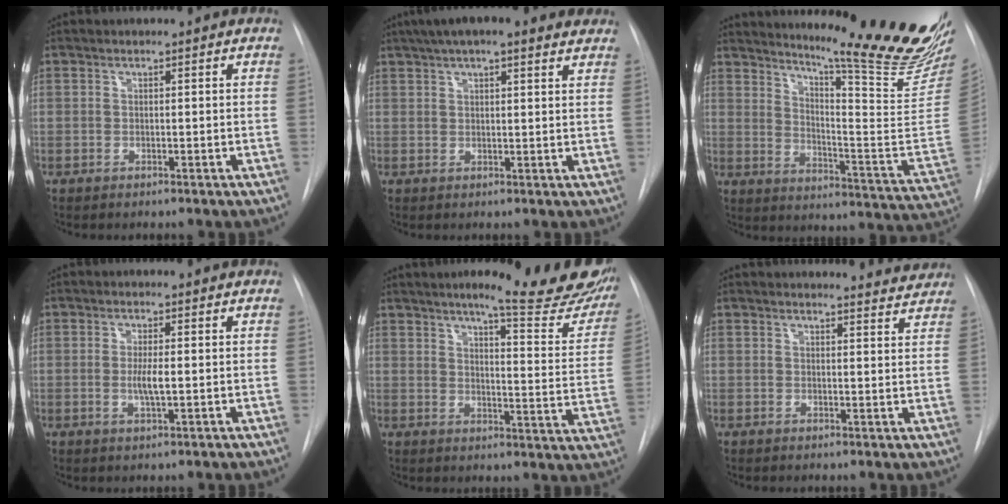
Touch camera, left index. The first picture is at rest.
{"total": 12.9, "force": [10.0, 3.1, 7.6], "torque": [-0.125, 0.045, 0.136]}
{"total": 25.4, "force": [21.5, 0.7, 13.5], "torque": [-0.201, -0.122, 0.276]}
{"total": 3.0, "force": [-0.2, 0.3, 2.9], "torque": [-0.059, -0.006, -0.003]}
{"total": 20.8, "force": [17.0, 2.3, 11.9], "torque": [-0.146, -0.055, 0.198]}
{"total": 5.7, "force": [5.7, 0.5, 0.0], "torque": [0.006, -0.018, 0.048]}